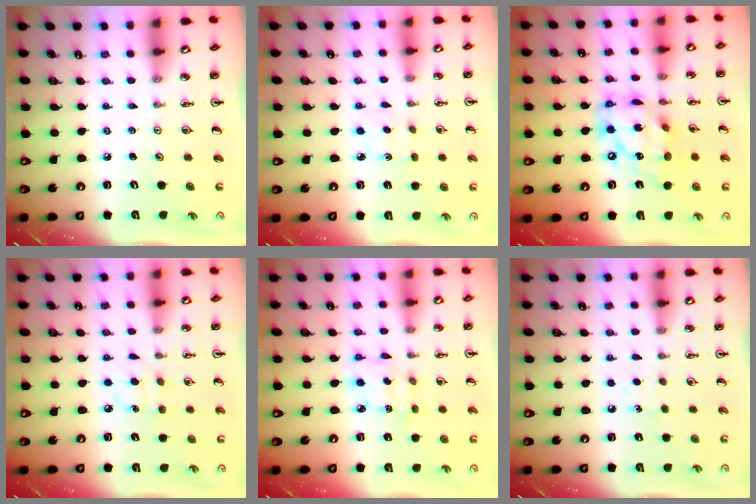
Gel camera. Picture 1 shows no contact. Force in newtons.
{"total": 2.3, "press": 2.3, "slide": 0.4}
{"total": 16.6, "press": 16.5, "slide": 1.2}
{"total": 7.1, "press": 7.0, "slide": 0.7}
{"total": 3.3, "press": 3.3, "slide": 0.1}
{"total": 5.2, "press": 5.1, "slide": 0.7}